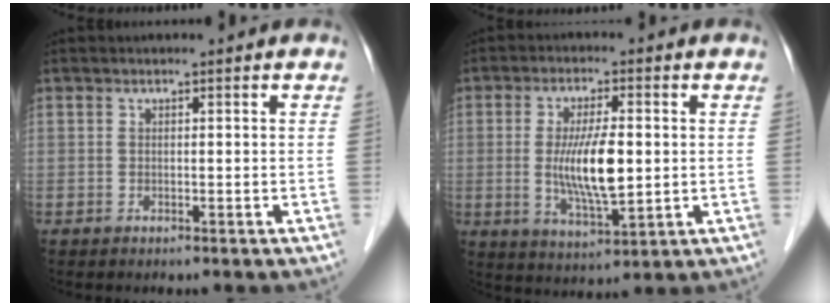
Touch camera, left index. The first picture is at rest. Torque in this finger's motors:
{"motor_torque": [1.61, 0.15, 0.61, 0.21]}